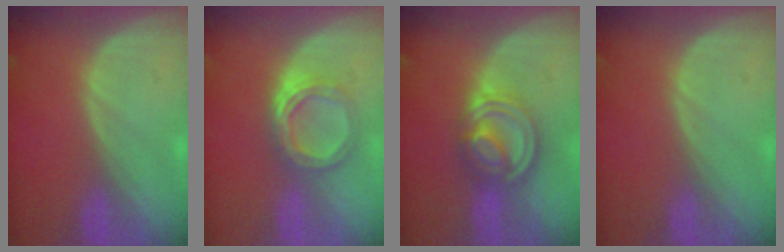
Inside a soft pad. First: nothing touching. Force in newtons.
{"total": 5.3, "press": 4.9, "slide": 2.0}
{"total": 8.1, "press": 6.9, "slide": 4.3}
{"total": 0.0}